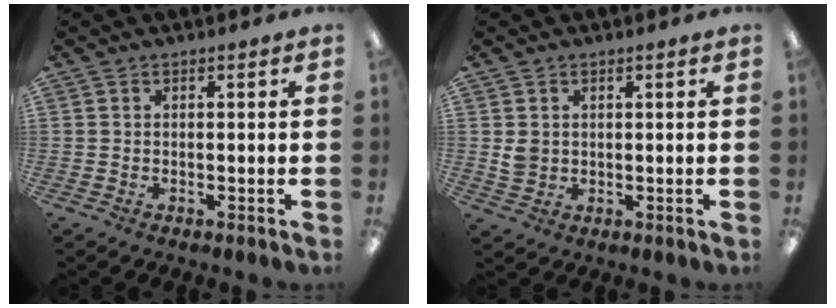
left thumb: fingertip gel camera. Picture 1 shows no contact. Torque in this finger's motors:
{"motor_torque": [-0.21, 0.29, 0.37, -0.44, 0.00]}